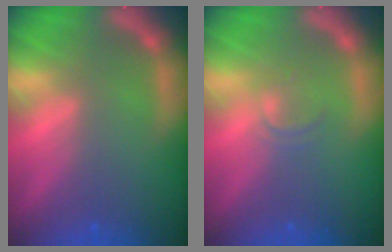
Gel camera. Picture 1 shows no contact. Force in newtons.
{"total": 1.4}